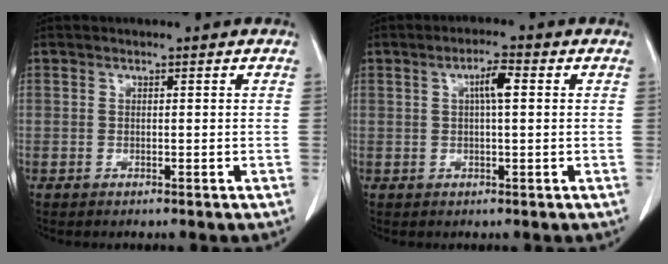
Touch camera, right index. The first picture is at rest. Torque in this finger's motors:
{"motor_torque": [0.08, 0.01, 0.04, 0.06]}